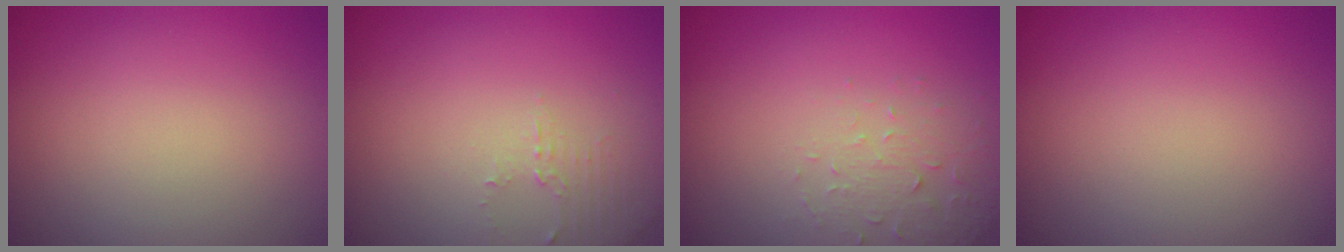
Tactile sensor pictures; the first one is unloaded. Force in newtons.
{"total": 1.4, "press": 1.4, "slide": 0.4}
{"total": 2.2, "press": 2.2, "slide": 0.4}
{"total": 0.0}